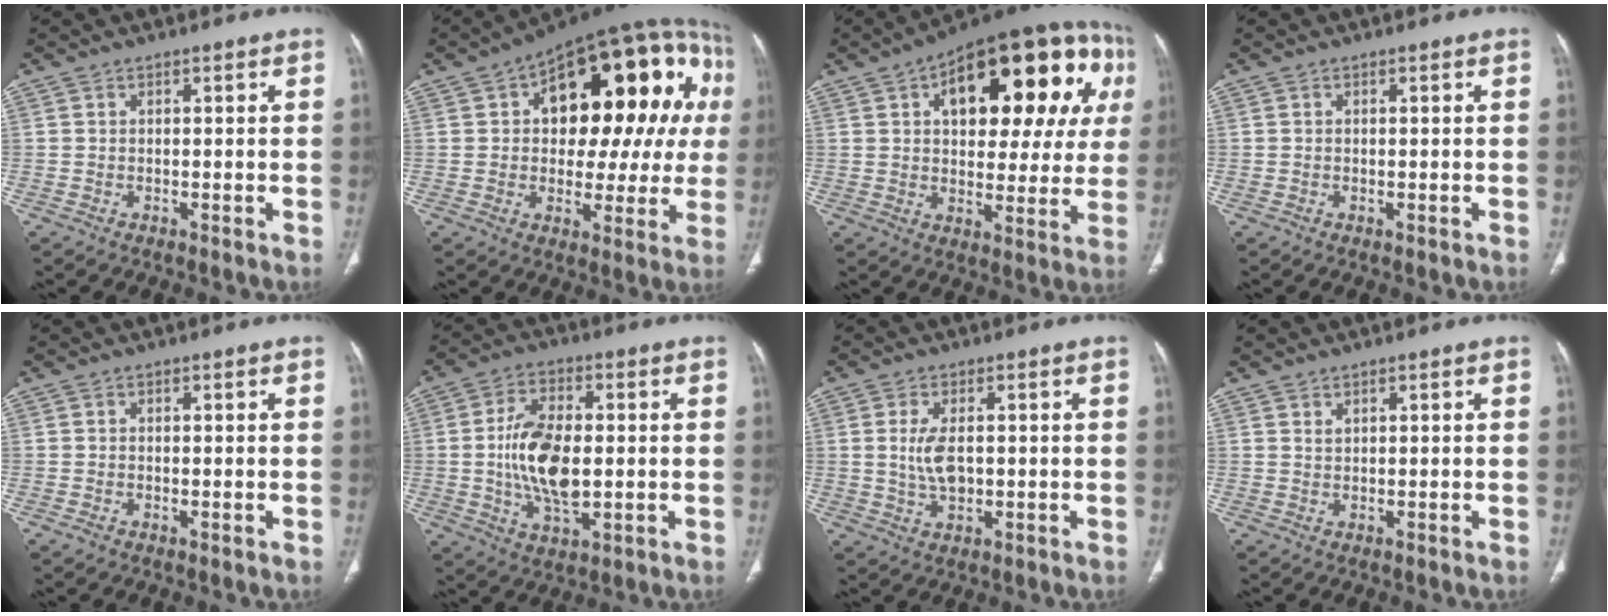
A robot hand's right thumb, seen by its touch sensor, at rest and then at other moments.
{"total": 29.4, "force": [6.4, 15.0, 24.5], "torque": [-0.298, 0.045, 0.090]}
{"total": 28.4, "force": [8.9, 13.5, 23.3], "torque": [-0.285, 0.033, 0.122]}
{"total": 0.0}
{"total": 1.1, "force": [-0.4, 0.6, 0.8], "torque": [-0.017, 0.001, -0.005]}
{"total": 13.3, "force": [-0.4, 6.9, 11.3], "torque": [-0.208, 0.000, -0.004]}
{"total": 5.5, "force": [0.4, 3.0, 4.6], "torque": [-0.094, -0.004, 0.011]}
{"total": 0.8, "force": [0.6, 0.3, 0.4], "torque": [-0.004, -0.004, 0.012]}